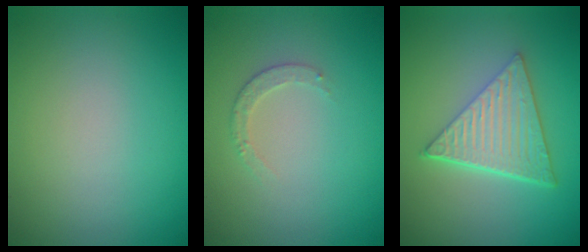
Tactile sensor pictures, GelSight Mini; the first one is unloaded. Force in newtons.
{"total": 1.5, "press": 1.5, "slide": 0.2}
{"total": 6.6, "press": 4.6, "slide": 4.8}